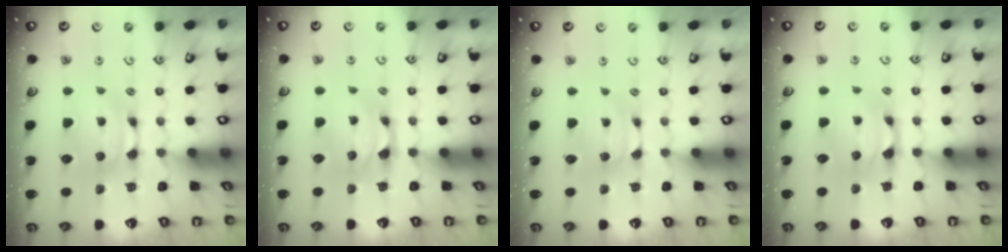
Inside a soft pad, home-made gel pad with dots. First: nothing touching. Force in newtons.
{"total": 0.6, "press": 0.0, "slide": 0.6}
{"total": 0.6, "press": 0.6, "slide": 0.3}
{"total": 0.7, "press": 0.2, "slide": 0.7}